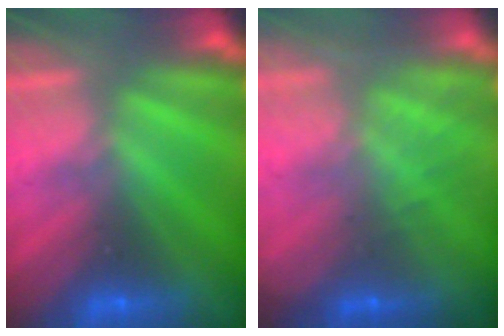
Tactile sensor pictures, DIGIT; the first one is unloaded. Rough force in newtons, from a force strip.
{"total": 7.6}